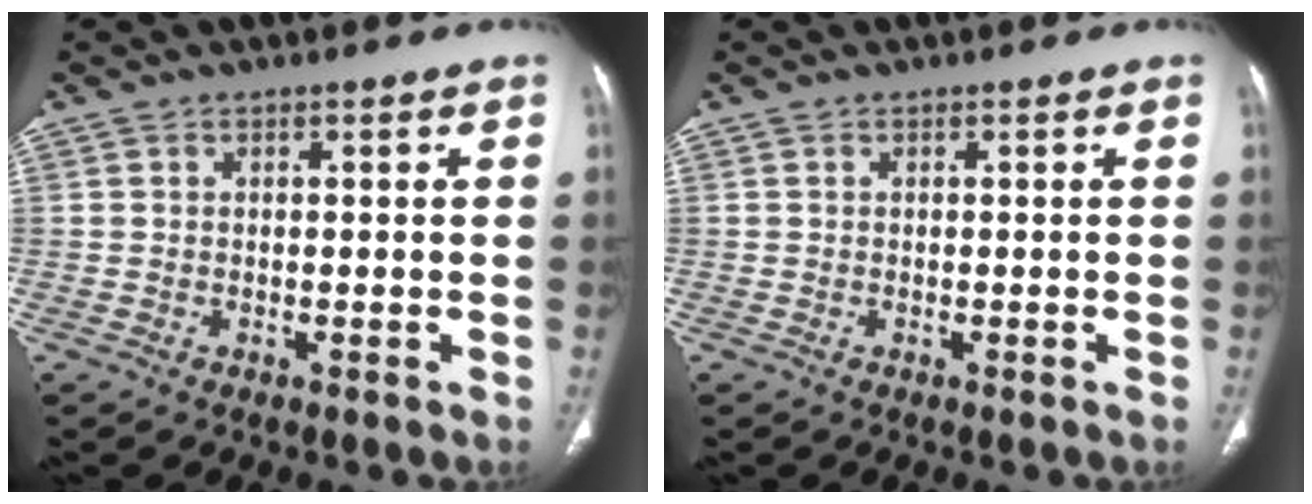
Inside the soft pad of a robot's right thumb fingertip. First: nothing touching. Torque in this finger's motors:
{"motor_torque": [1.64, 1.53, 0.00, 0.00, 0.00]}